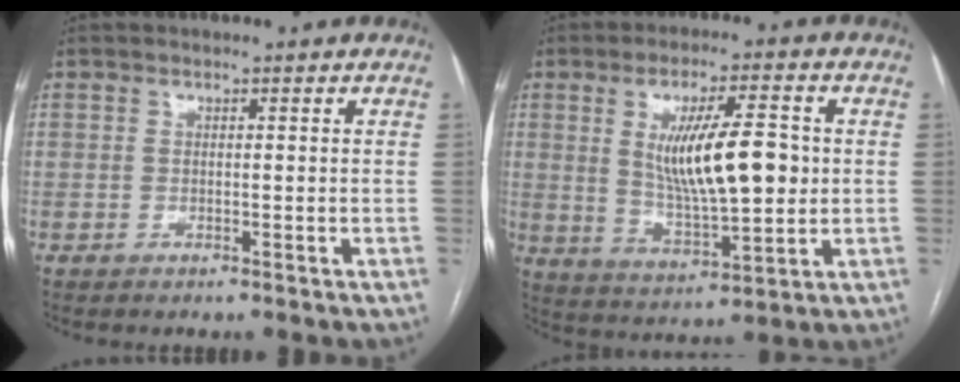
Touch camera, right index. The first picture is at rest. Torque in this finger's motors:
{"motor_torque": [1.08, 0.61, 0.37, 0.21]}